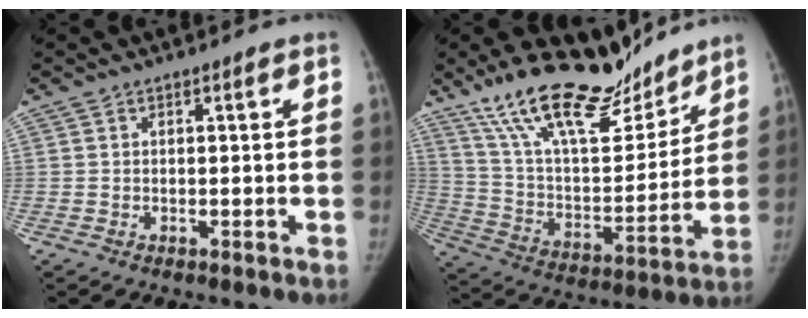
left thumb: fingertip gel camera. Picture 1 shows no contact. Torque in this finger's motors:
{"motor_torque": [0.76, -0.59, 1.36, -1.41, 0.10]}